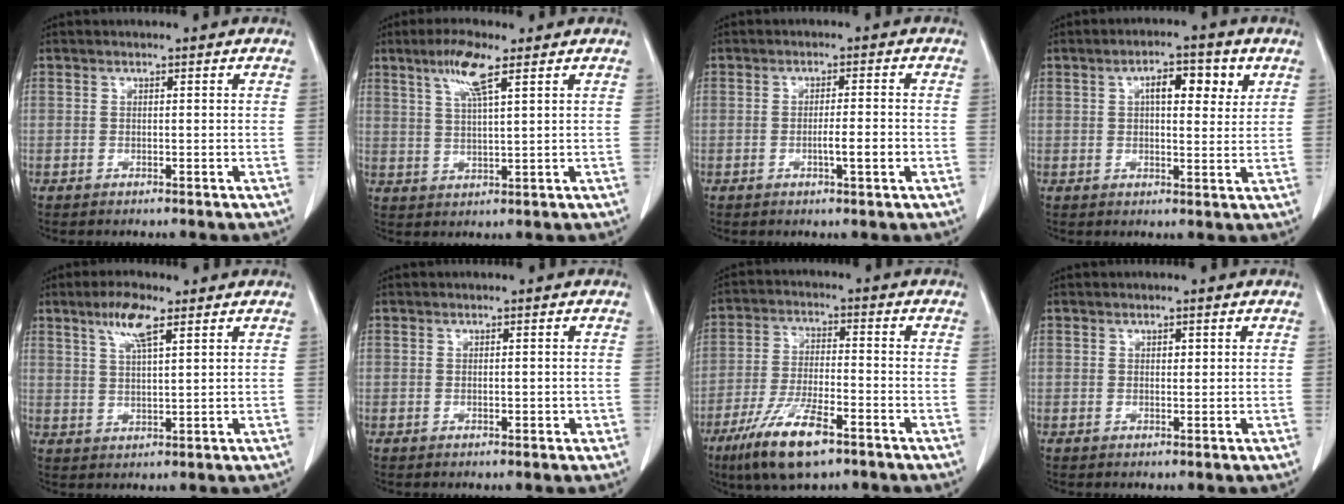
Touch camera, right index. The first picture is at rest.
{"total": 6.9, "force": [3.8, 0.9, 5.7], "torque": [-0.117, 0.006, 0.075]}
{"total": 4.3, "force": [-1.2, 0.6, 4.0], "torque": [-0.070, -0.001, -0.015]}
{"total": 7.7, "force": [2.9, 2.7, 6.6], "torque": [-0.104, 0.012, 0.044]}
{"total": 6.3, "force": [3.6, 1.4, 5.0], "torque": [-0.102, 0.005, 0.070]}
{"total": 1.9, "force": [-0.3, 0.9, 1.6], "torque": [-0.034, 0.004, 0.002]}
{"total": 12.0, "force": [-7.3, 3.0, 9.0], "torque": [-0.182, -0.017, -0.127]}
{"total": 1.4, "force": [0.4, 0.8, 1.0], "torque": [-0.021, -0.001, 0.008]}